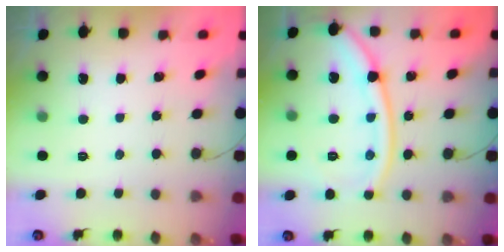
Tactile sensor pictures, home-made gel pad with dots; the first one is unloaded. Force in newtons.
{"total": 15.2, "press": 15.1, "slide": 1.4}